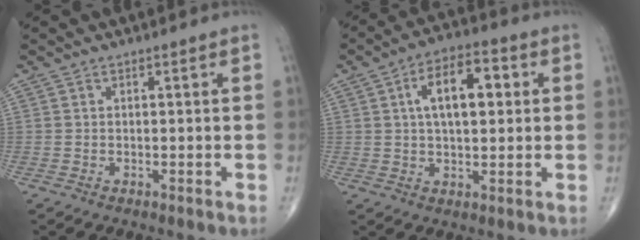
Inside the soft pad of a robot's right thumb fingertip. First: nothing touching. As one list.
[{"total": 11.1, "force": [2.4, 5.5, 9.3], "torque": [-0.137, 0.016, 0.034]}]